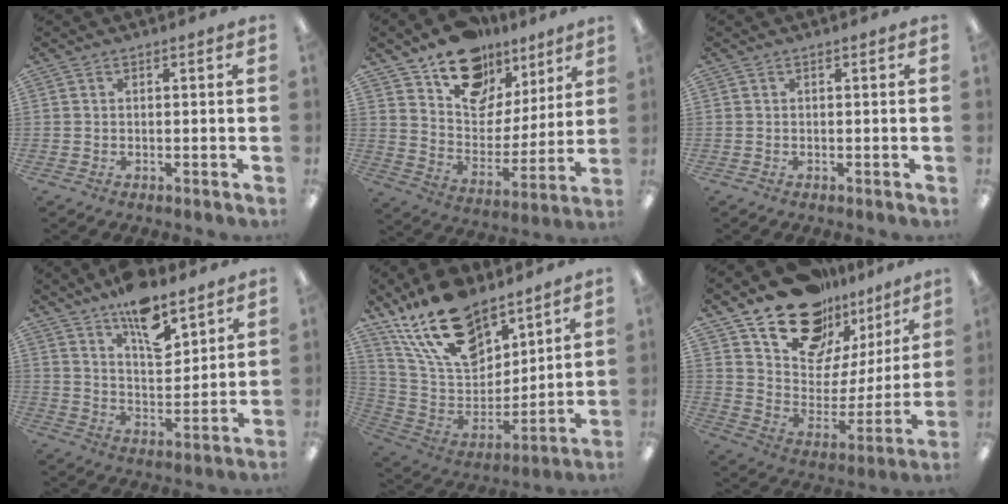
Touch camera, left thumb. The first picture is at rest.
{"total": 15.8, "force": [11.0, 9.9, 5.4], "torque": [-0.084, -0.075, 0.202]}
{"total": 0.0}
{"total": 12.9, "force": [9.2, 5.3, 7.3], "torque": [-0.110, -0.054, 0.161]}
{"total": 21.6, "force": [15.0, 11.3, 10.7], "torque": [-0.199, -0.081, 0.274]}
{"total": 19.2, "force": [14.9, 10.2, 6.5], "torque": [-0.119, -0.110, 0.270]}